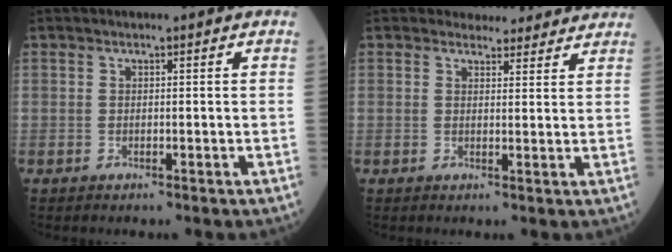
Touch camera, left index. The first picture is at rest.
{"total": 5.8, "force": [5.3, 2.4, 0.3], "torque": [0.013, 0.002, 0.045]}